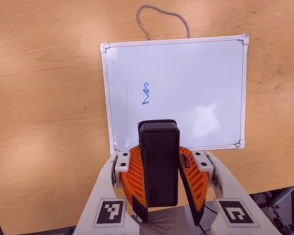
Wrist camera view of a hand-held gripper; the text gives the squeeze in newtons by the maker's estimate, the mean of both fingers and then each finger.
{"total": 10.0, "left": 10.0, "right": 10.1}